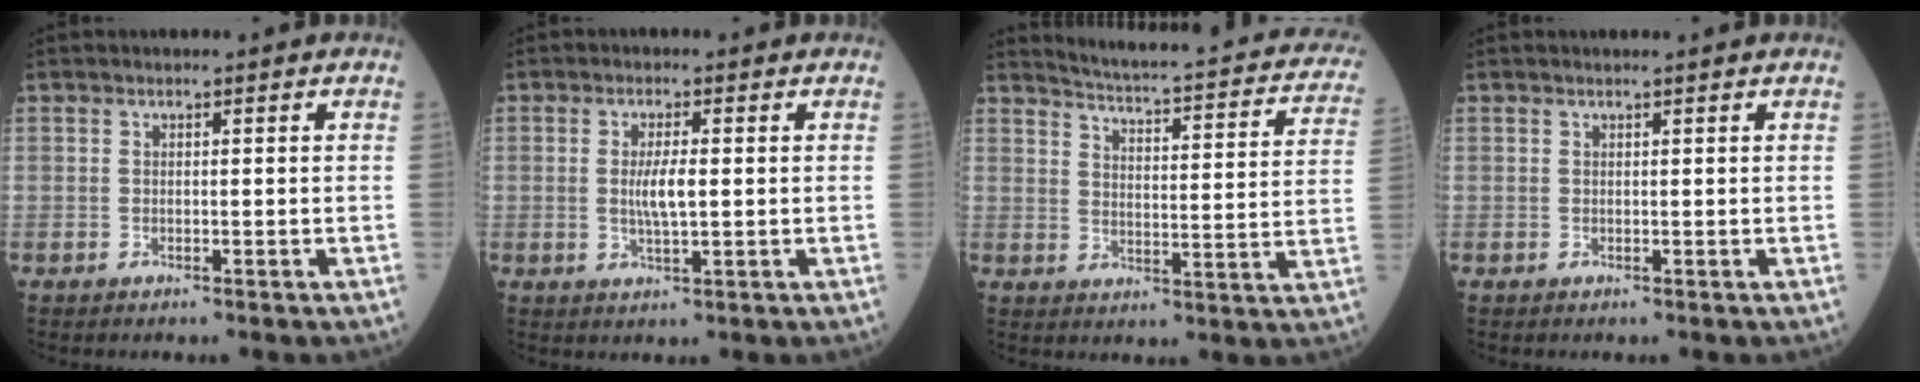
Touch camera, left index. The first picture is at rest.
{"total": 3.8, "force": [0.1, 0.7, 3.7], "torque": [-0.074, -0.006, 0.000]}
{"total": 22.6, "force": [20.1, 3.6, 9.7], "torque": [-0.127, -0.051, 0.228]}
{"total": 1.4, "force": [1.3, -0.1, 0.5], "torque": [-0.010, 0.004, 0.014]}